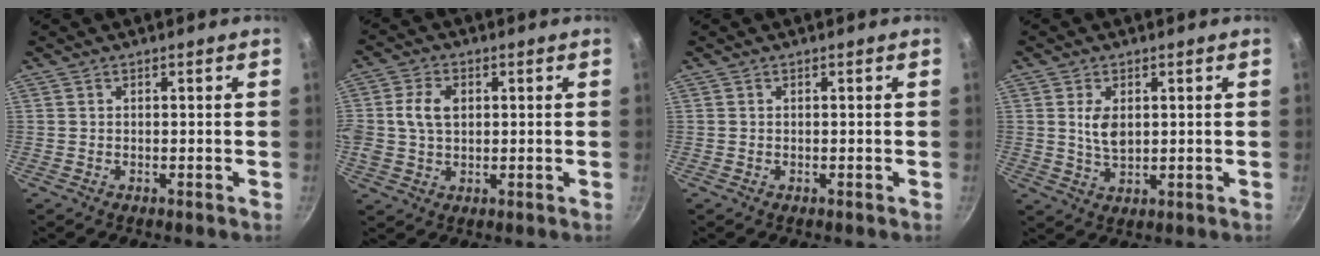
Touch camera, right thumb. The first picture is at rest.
{"total": 7.0, "force": [1.1, 5.0, 4.8], "torque": [-0.084, 0.007, 0.016]}
{"total": 0.0}
{"total": 4.9, "force": [1.1, 3.0, 3.8], "torque": [-0.065, -0.012, 0.023]}